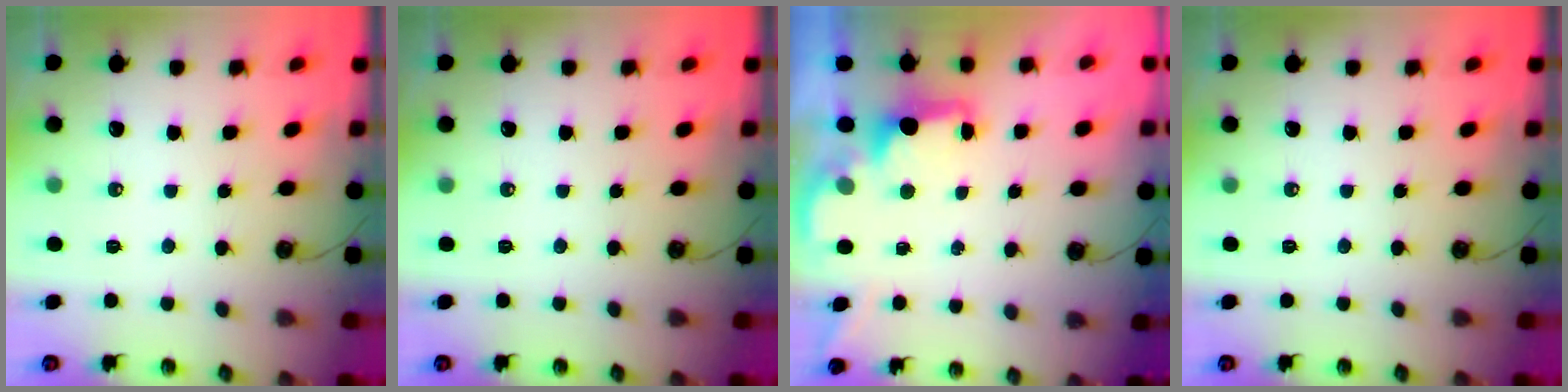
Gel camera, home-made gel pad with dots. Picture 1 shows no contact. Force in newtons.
{"total": 0.0}
{"total": 2.1, "press": 1.9, "slide": 0.8}
{"total": 0.0}